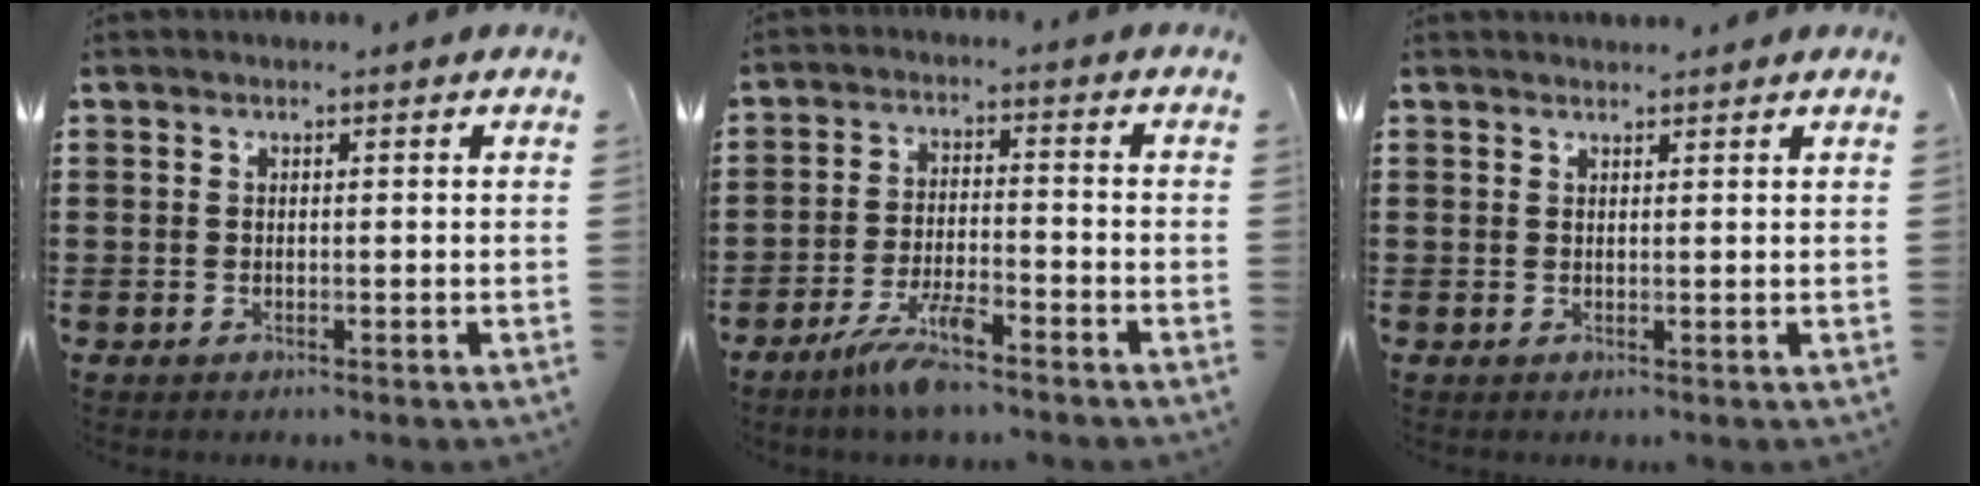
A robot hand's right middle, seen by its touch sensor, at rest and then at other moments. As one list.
[{"total": 6.6, "force": [-4.9, 1.1, 4.2], "torque": [-0.093, -0.006, -0.093]}, {"total": 0.7, "force": [0.7, 0.0, 0.0], "torque": [-0.002, 0.000, 0.013]}]